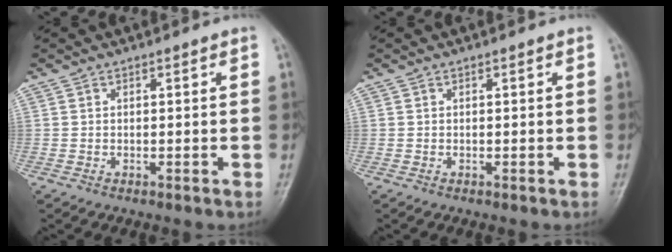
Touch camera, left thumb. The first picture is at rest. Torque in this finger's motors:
{"motor_torque": [0.00, 0.00, -0.01, -0.01, 0.00]}